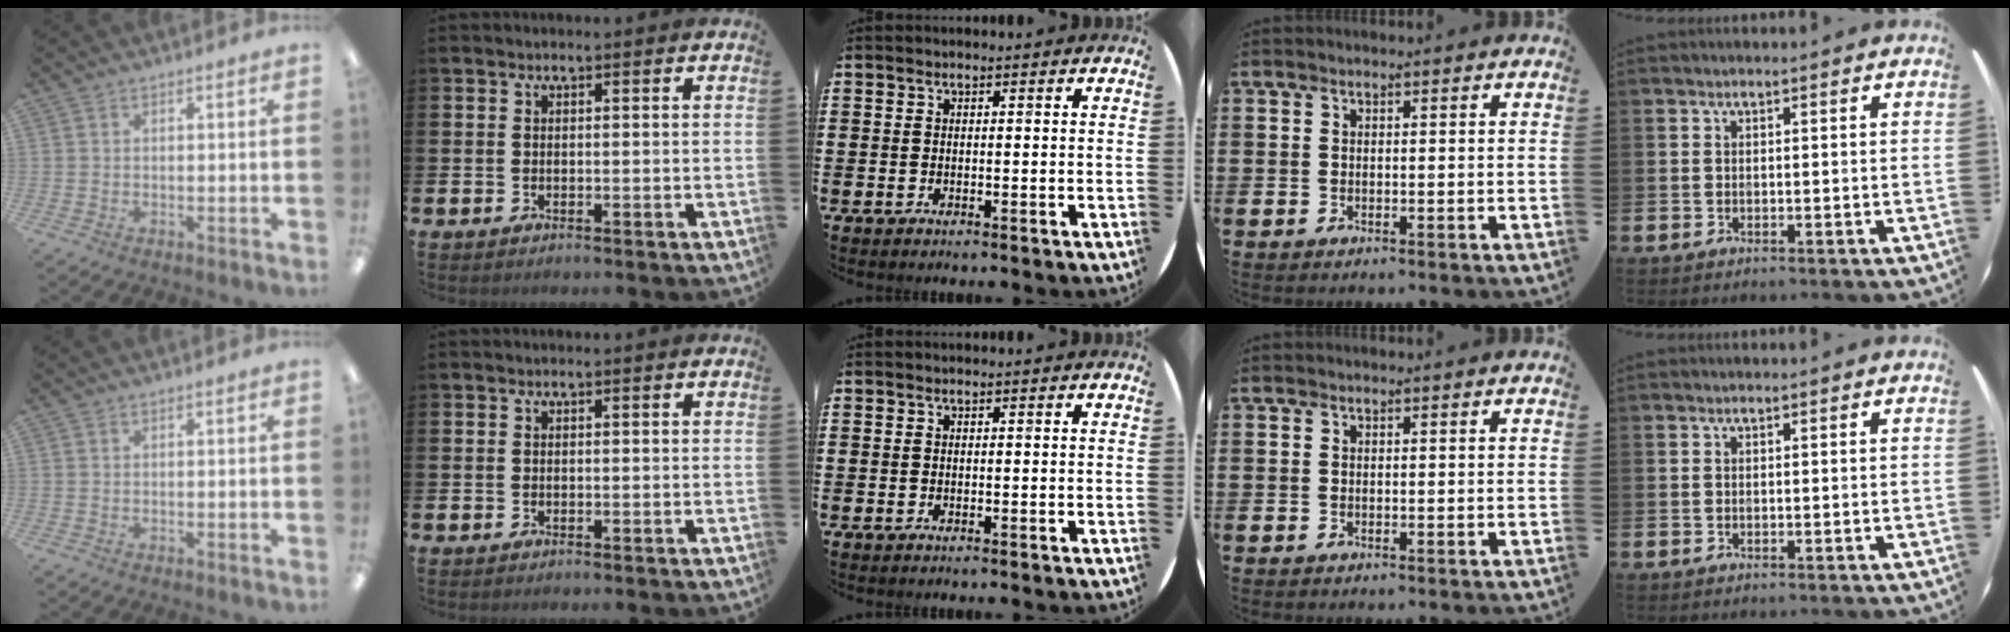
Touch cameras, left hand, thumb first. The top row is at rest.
{}